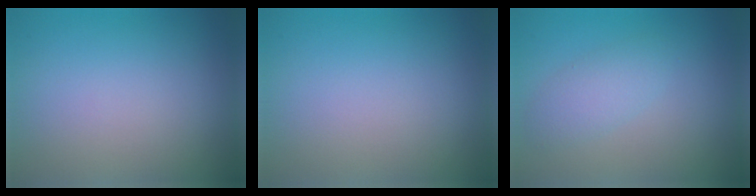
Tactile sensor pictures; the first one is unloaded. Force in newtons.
{"total": 0.0}
{"total": 2.2, "press": 2.2, "slide": 0.1}